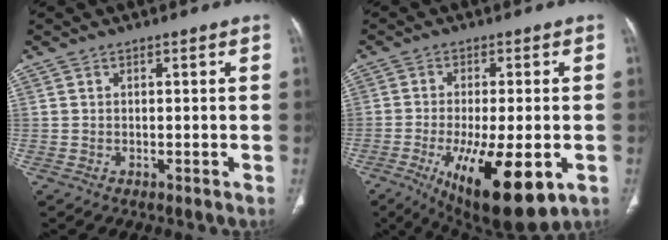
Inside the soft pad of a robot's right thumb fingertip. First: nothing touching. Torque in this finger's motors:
{"motor_torque": [1.83, 1.72, 0.16, -0.06, 0.16]}